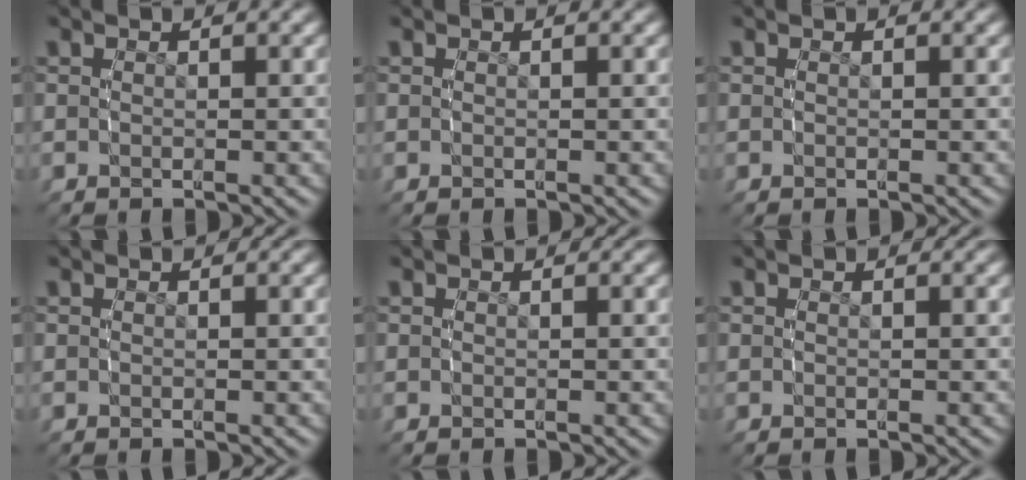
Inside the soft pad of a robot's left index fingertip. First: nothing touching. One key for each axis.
{"total": 0.0}
{"total": 0.0}
{"total": 0.0}
{"total": 0.0}
{"total": 0.0}